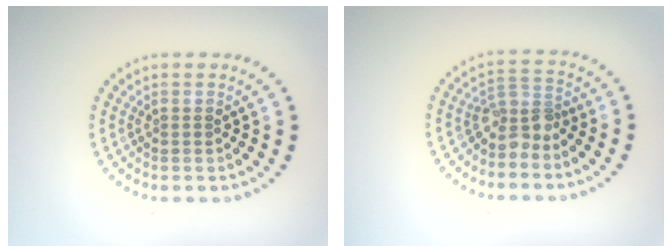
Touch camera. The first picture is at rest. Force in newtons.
{"total": 2.6, "press": 1.9, "slide": 1.8}